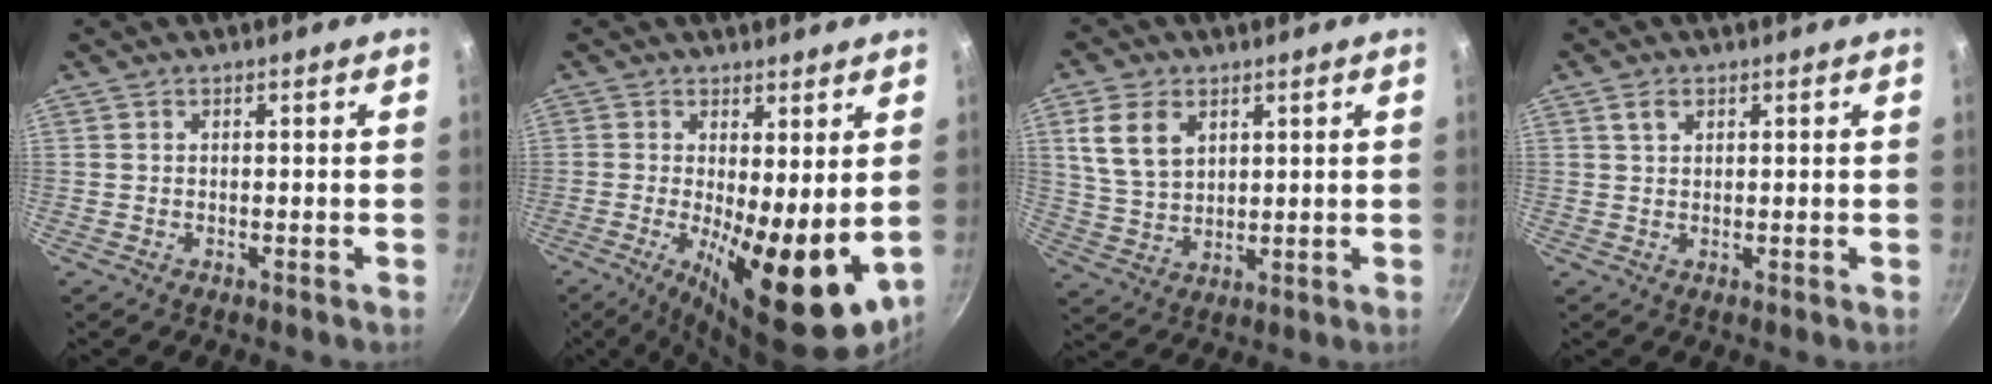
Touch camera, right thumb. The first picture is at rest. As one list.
[{"total": 15.6, "force": [-0.9, 5.6, 14.5], "torque": [-0.198, -0.024, -0.003]}, {"total": 9.0, "force": [3.4, 6.3, 5.4], "torque": [-0.088, -0.014, 0.074]}, {"total": 2.1, "force": [1.1, 1.4, 1.2], "torque": [-0.016, 0.000, 0.021]}]